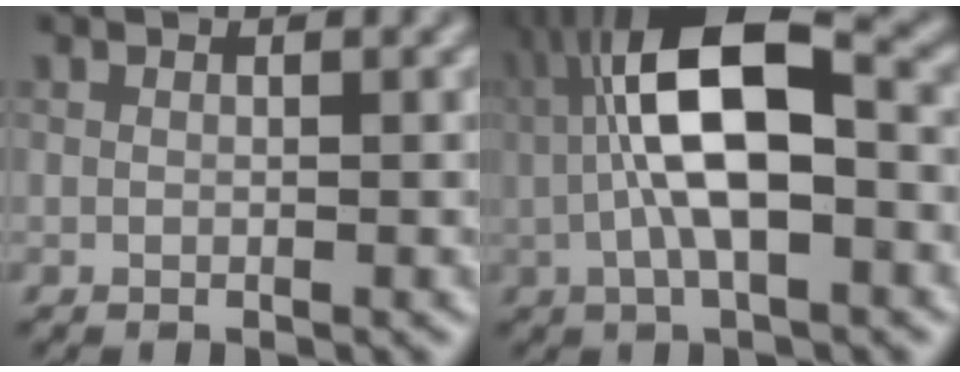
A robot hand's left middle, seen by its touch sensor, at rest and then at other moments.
{"total": 9.3, "force": [0.1, 3.5, 8.7], "torque": [-0.151, 0.021, 0.000]}